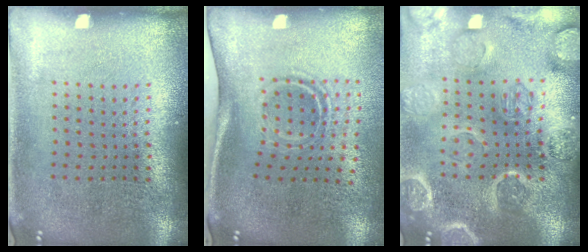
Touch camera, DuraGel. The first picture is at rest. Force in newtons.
{"total": 1.8, "press": 1.1, "slide": 1.5}
{"total": 3.6, "press": 3.5, "slide": 0.9}